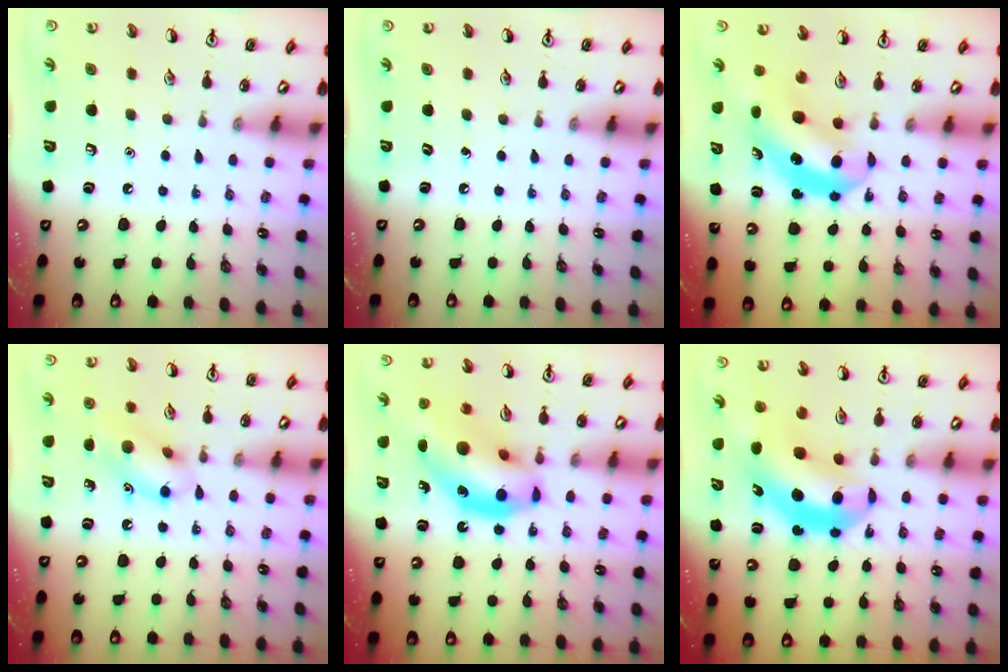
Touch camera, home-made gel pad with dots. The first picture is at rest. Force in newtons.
{"total": 0.0}
{"total": 5.6, "press": 5.4, "slide": 1.5}
{"total": 11.9, "press": 11.7, "slide": 2.1}
{"total": 16.4, "press": 15.7, "slide": 4.8}
{"total": 7.5, "press": 7.2, "slide": 2.1}